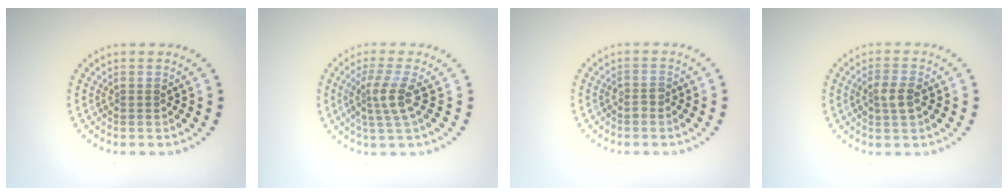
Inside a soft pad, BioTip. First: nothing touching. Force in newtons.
{"total": 2.8, "press": 2.1, "slide": 1.8}
{"total": 0.9, "press": 0.8, "slide": 0.5}
{"total": 2.1, "press": 2.1, "slide": 0.3}